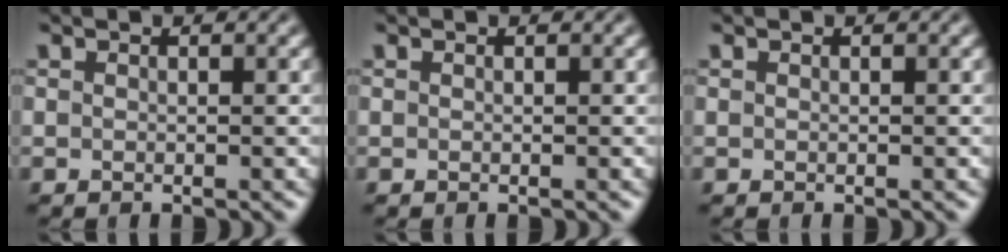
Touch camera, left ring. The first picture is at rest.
{"total": 0.0}
{"total": 0.0}